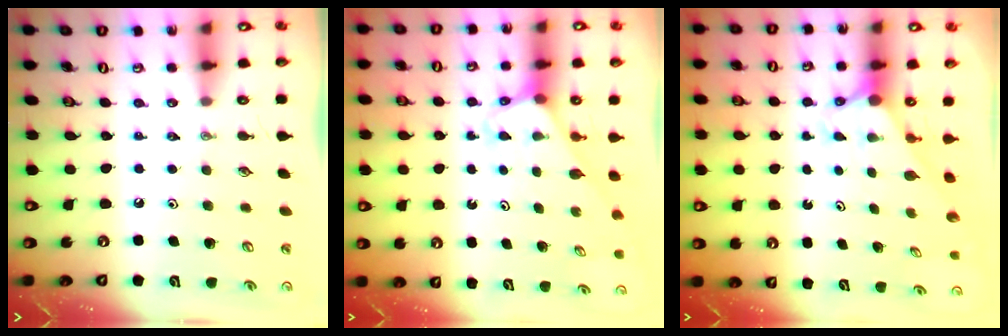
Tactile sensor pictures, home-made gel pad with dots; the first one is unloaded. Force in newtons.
{"total": 3.2, "press": 3.2, "slide": 0.2}
{"total": 2.7, "press": 2.7, "slide": 0.0}